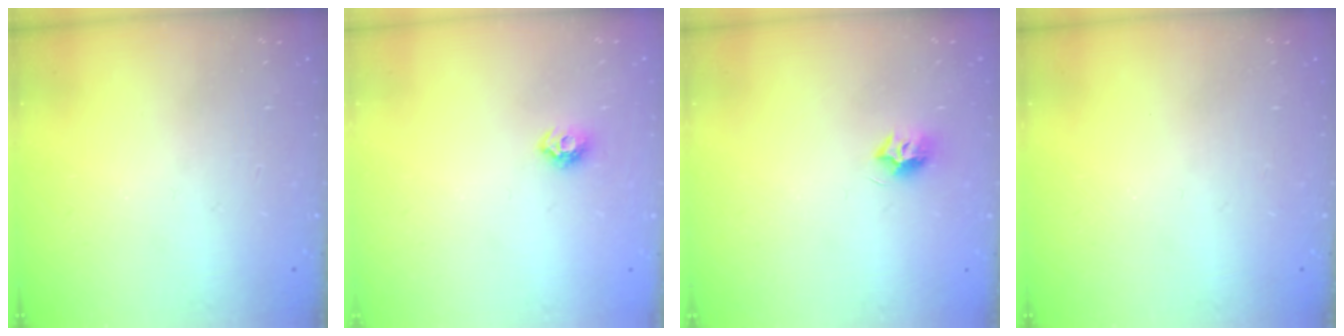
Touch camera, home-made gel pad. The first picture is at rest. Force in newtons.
{"total": 6.1, "press": 6.1, "slide": 0.8}
{"total": 7.4, "press": 7.4, "slide": 0.6}
{"total": 0.0}